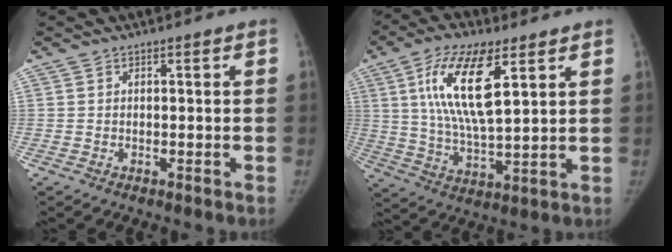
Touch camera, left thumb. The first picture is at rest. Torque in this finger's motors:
{"motor_torque": [0.26, 0.36, 1.97, -0.80, 0.29]}